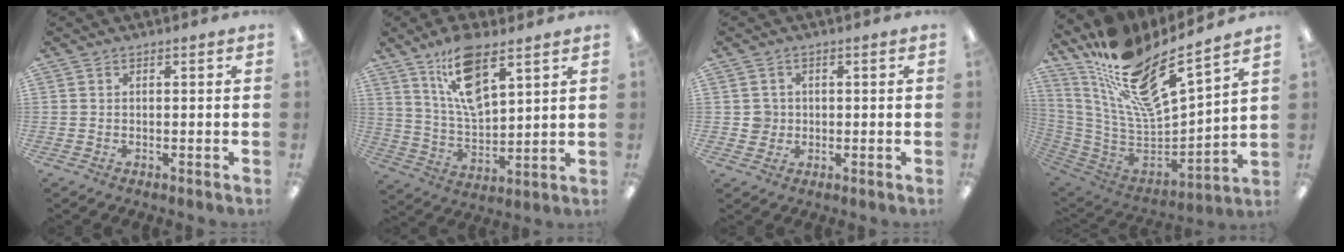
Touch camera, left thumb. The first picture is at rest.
{"total": 14.2, "force": [8.8, 5.9, 9.4], "torque": [-0.167, -0.031, 0.156]}
{"total": 3.0, "force": [0.2, 3.0, 0.3], "torque": [-0.003, 0.002, -0.001]}
{"total": 18.6, "force": [14.0, 4.0, 11.6], "torque": [-0.224, -0.109, 0.236]}